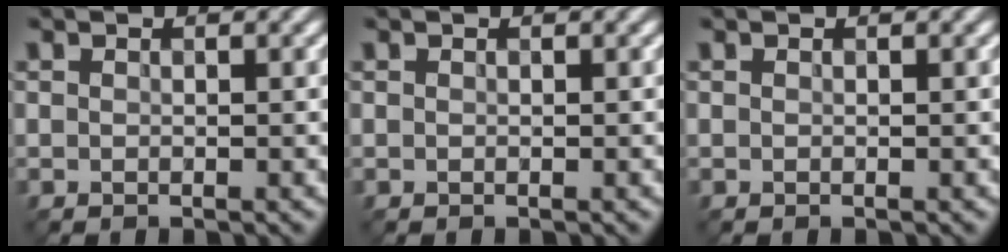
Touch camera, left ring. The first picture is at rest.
{"total": 0.0}
{"total": 0.0}